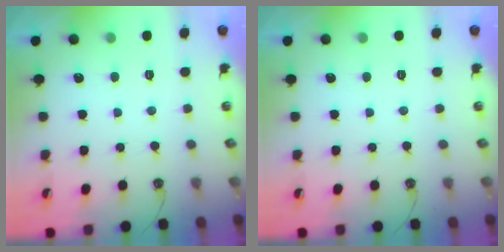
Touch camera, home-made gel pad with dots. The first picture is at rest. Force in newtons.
{"total": 0.0}